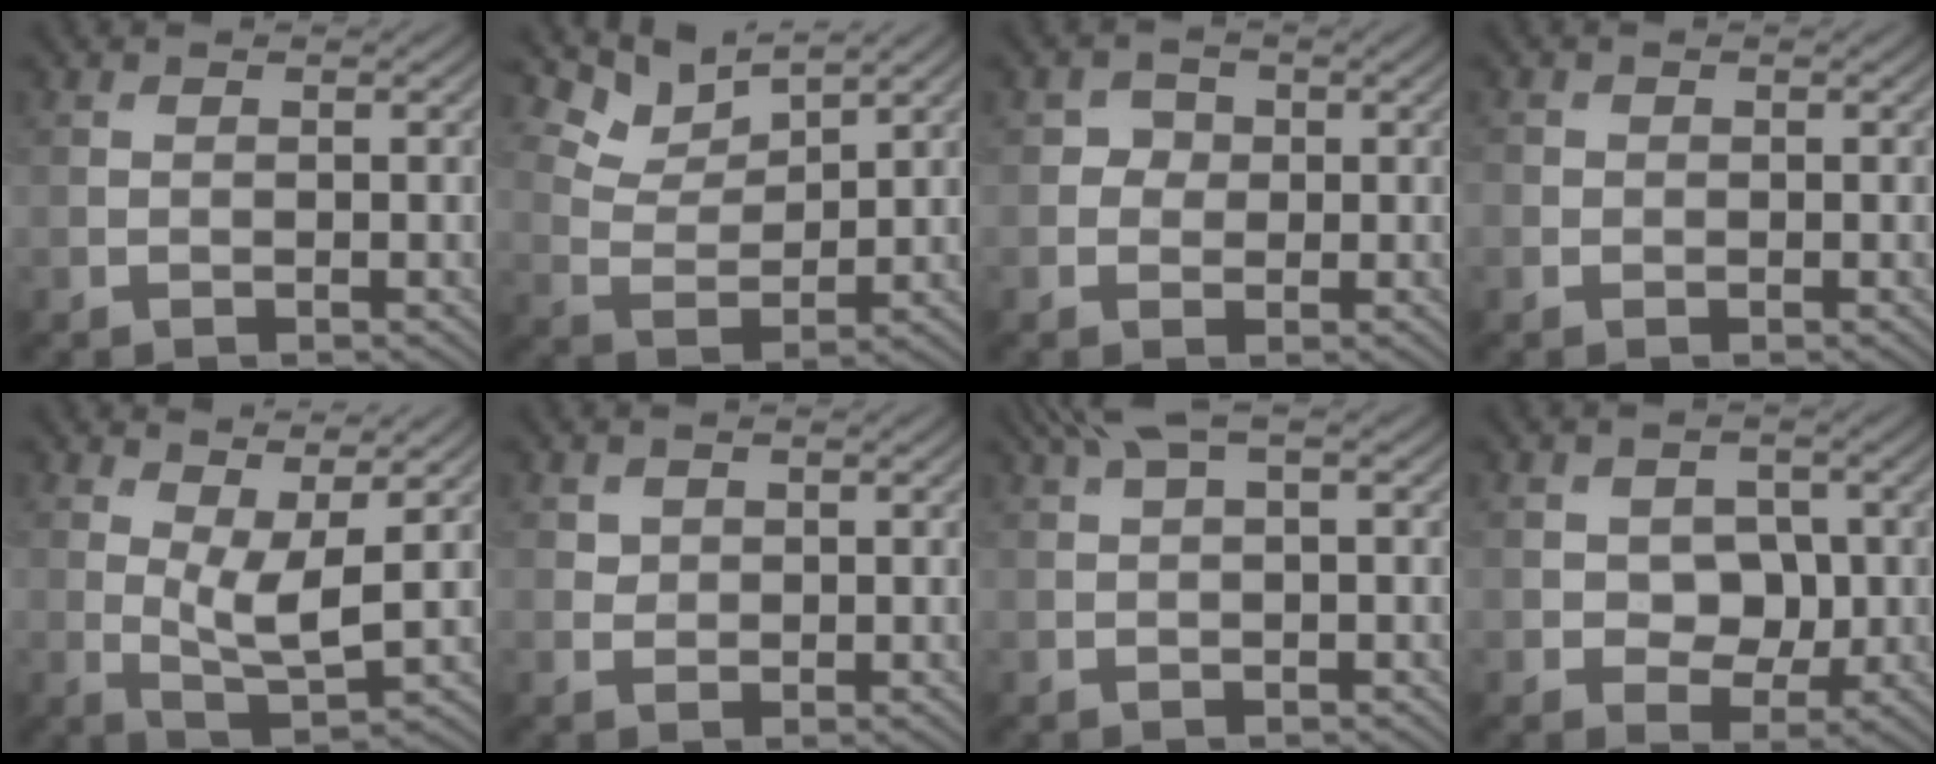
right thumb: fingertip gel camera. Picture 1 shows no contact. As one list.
[{"total": 5.6, "force": [4.7, 1.7, 2.6], "torque": [-0.069, 0.002, 0.095]}, {"total": 1.8, "force": [0.1, 1.7, 0.4], "torque": [-0.001, 0.000, -0.002]}, {"total": 0.8, "force": [-0.2, 0.8, 0.1], "torque": [0.000, -0.003, -0.008]}, {"total": 4.8, "force": [2.0, 1.4, 4.1], "torque": [-0.087, -0.004, 0.038]}, {"total": 1.3, "force": [0.7, 1.0, 0.3], "torque": [-0.007, -0.003, 0.015]}, {"total": 3.5, "force": [1.6, 0.7, 3.0], "torque": [-0.064, 0.018, 0.033]}, {"total": 4.2, "force": [-0.1, 3.4, 2.5], "torque": [-0.042, -0.005, -0.011]}]